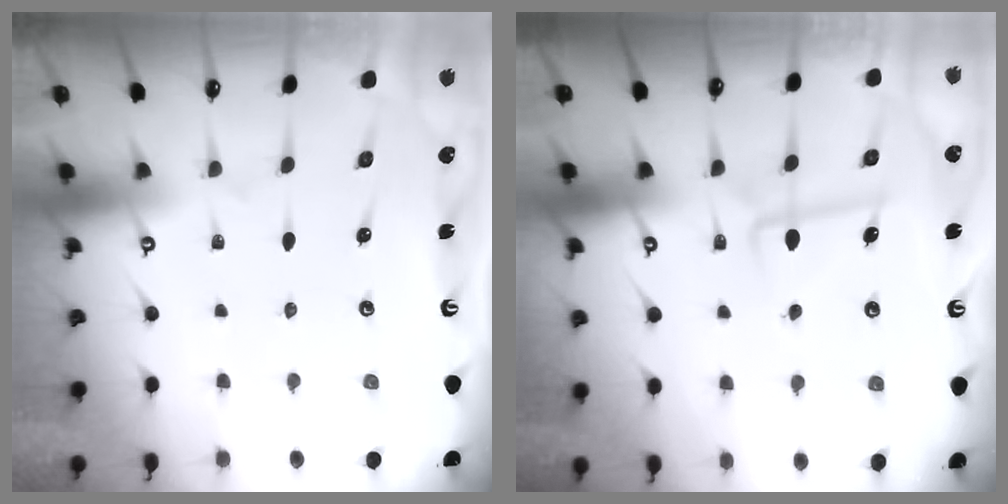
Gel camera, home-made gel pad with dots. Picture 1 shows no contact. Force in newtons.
{"total": 6.0, "press": 5.8, "slide": 1.3}